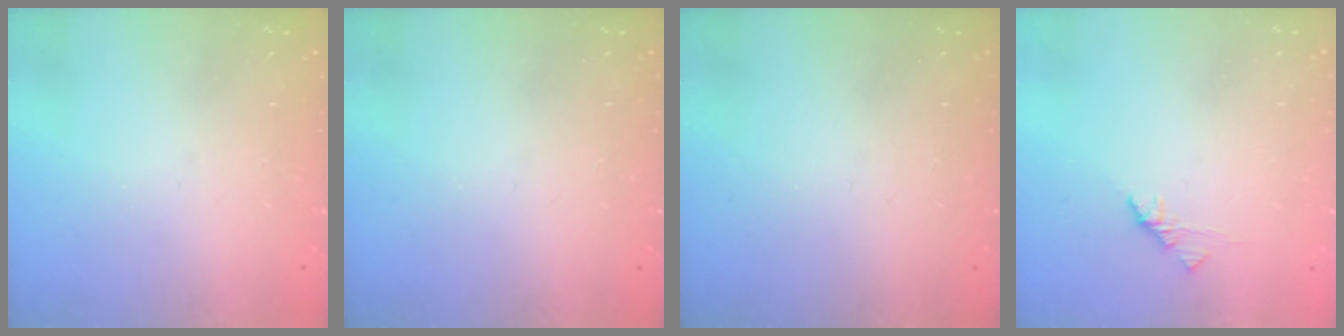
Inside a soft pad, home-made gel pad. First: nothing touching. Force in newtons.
{"total": 0.0}
{"total": 0.0}
{"total": 1.9, "press": 1.7, "slide": 0.6}